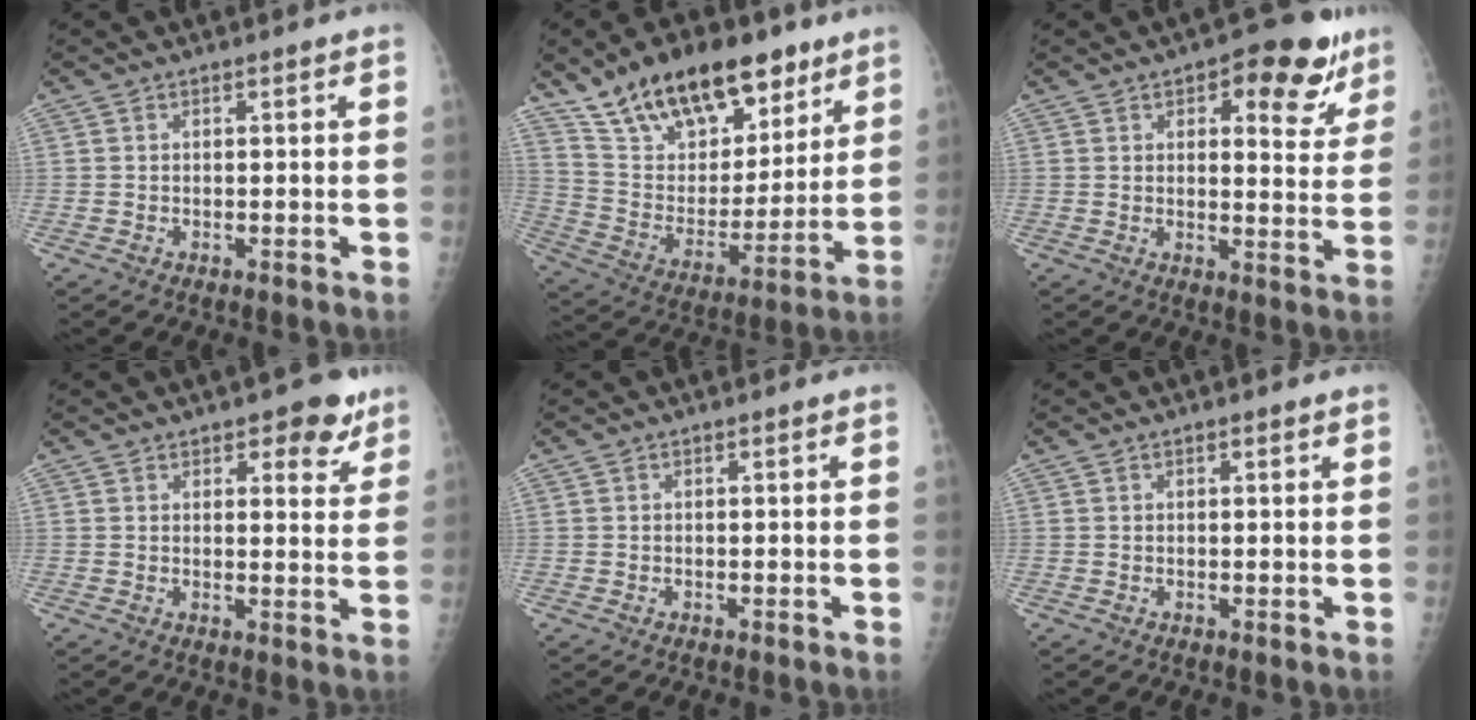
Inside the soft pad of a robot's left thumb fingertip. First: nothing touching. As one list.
[{"total": 23.4, "force": [15.5, 11.5, 13.3], "torque": [-0.180, -0.044, 0.270]}, {"total": 12.5, "force": [6.8, 5.7, 8.9], "torque": [-0.061, -0.025, 0.084]}, {"total": 6.4, "force": [4.0, 3.2, 3.9], "torque": [-0.016, -0.018, 0.048]}, {"total": 0.0}, {"total": 0.9, "force": [0.4, 0.3, 0.7], "torque": [-0.009, 0.001, 0.006]}]